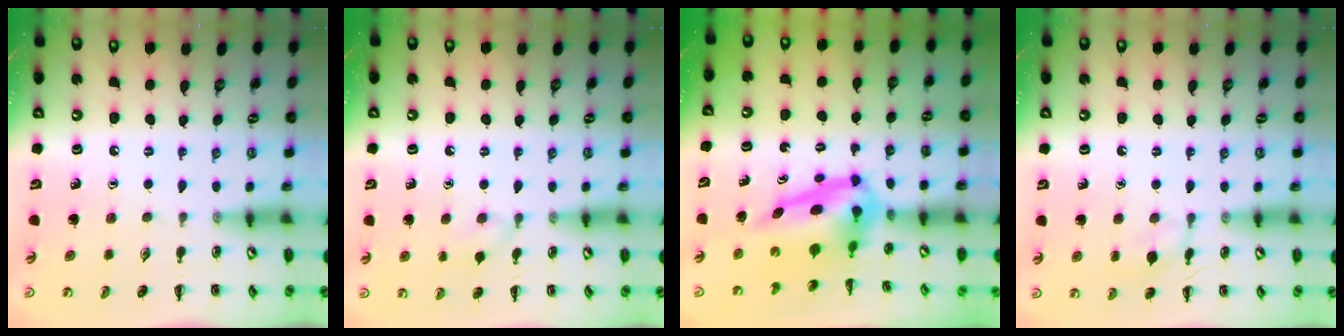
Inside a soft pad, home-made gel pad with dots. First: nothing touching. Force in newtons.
{"total": 7.2, "press": 6.9, "slide": 2.2}
{"total": 6.8, "press": 6.5, "slide": 1.9}
{"total": 7.4, "press": 7.3, "slide": 1.5}